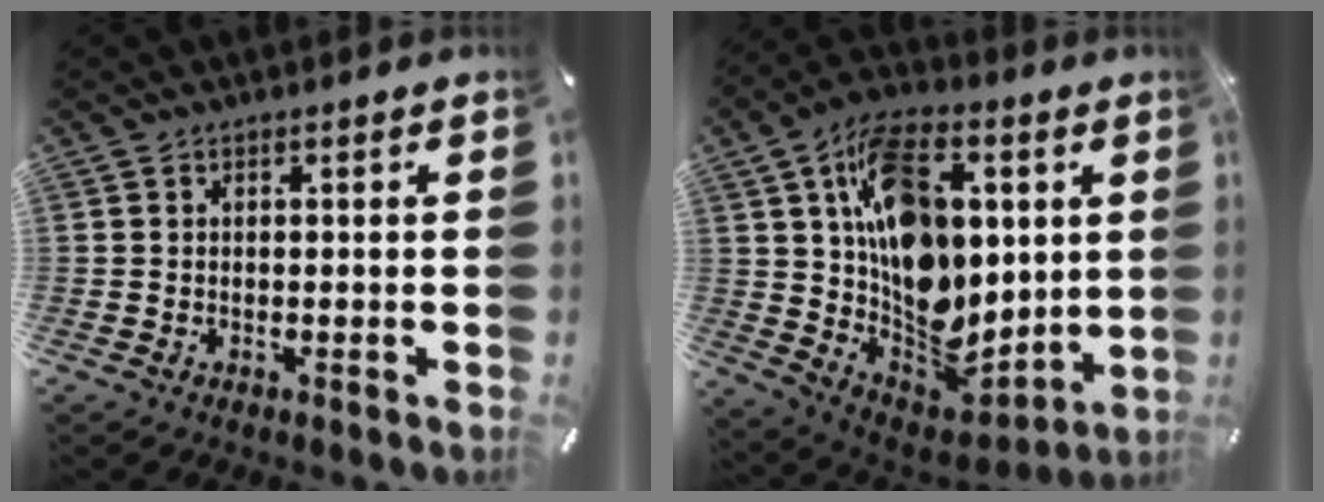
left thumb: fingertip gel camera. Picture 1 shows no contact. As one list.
[{"total": 19.9, "force": [2.7, 14.3, 13.5], "torque": [-0.203, -0.018, 0.056]}]